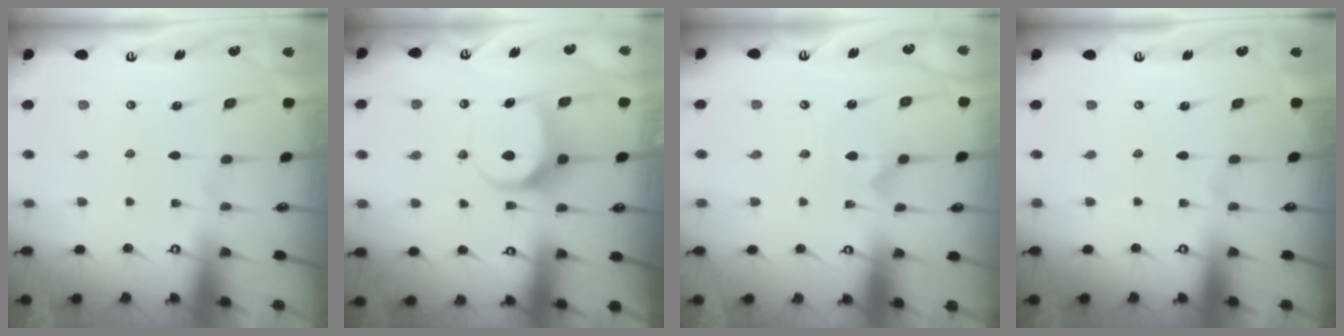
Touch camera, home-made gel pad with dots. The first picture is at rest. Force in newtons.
{"total": 7.9, "press": 7.9, "slide": 0.3}
{"total": 2.9, "press": 2.9, "slide": 0.0}
{"total": 0.0}